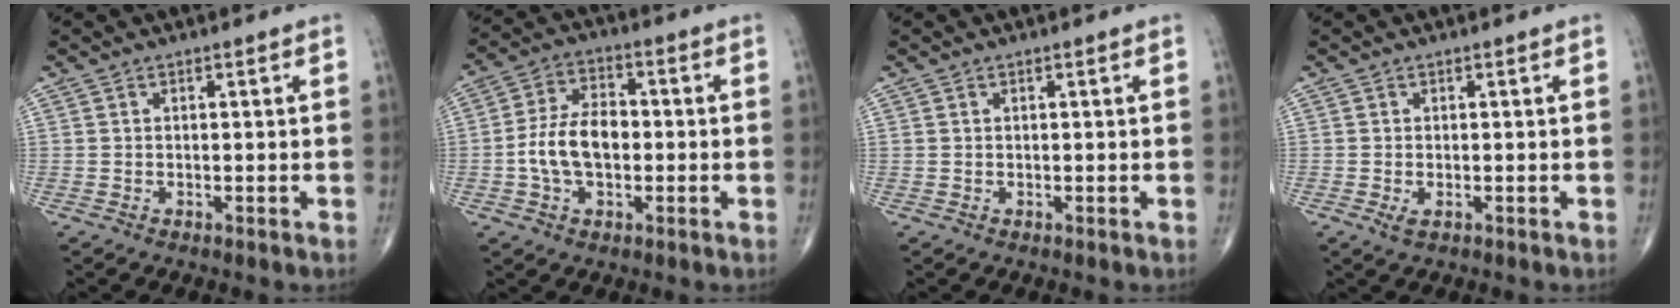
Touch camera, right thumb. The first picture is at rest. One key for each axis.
{"total": 10.1, "fx": -1.2, "fy": 6.2, "fz": 7.9, "tx": -0.143, "ty": 0.023, "tz": -0.029}
{"total": 0.0}
{"total": 1.6, "fx": -0.5, "fy": 0.7, "fz": 1.3, "tx": -0.029, "ty": -0.005, "tz": -0.008}